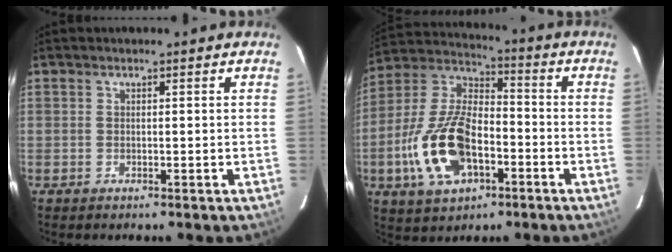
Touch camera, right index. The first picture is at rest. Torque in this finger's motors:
{"motor_torque": [1.49, -0.64, 1.05, 0.21]}